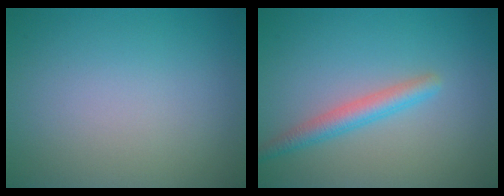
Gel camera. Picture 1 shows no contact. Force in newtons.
{"total": 2.5, "press": 2.5, "slide": 0.1}